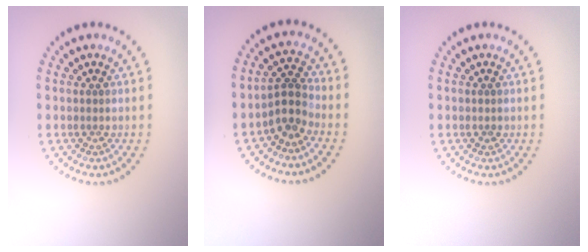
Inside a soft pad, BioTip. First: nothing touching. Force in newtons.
{"total": 2.6, "press": 2.0, "slide": 1.7}
{"total": 0.9, "press": 0.9, "slide": 0.1}